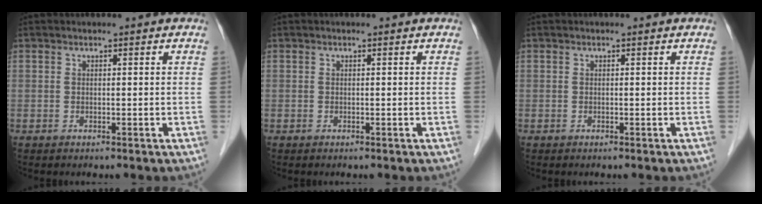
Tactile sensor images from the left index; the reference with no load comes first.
{"total": 0.0}
{"total": 0.0}